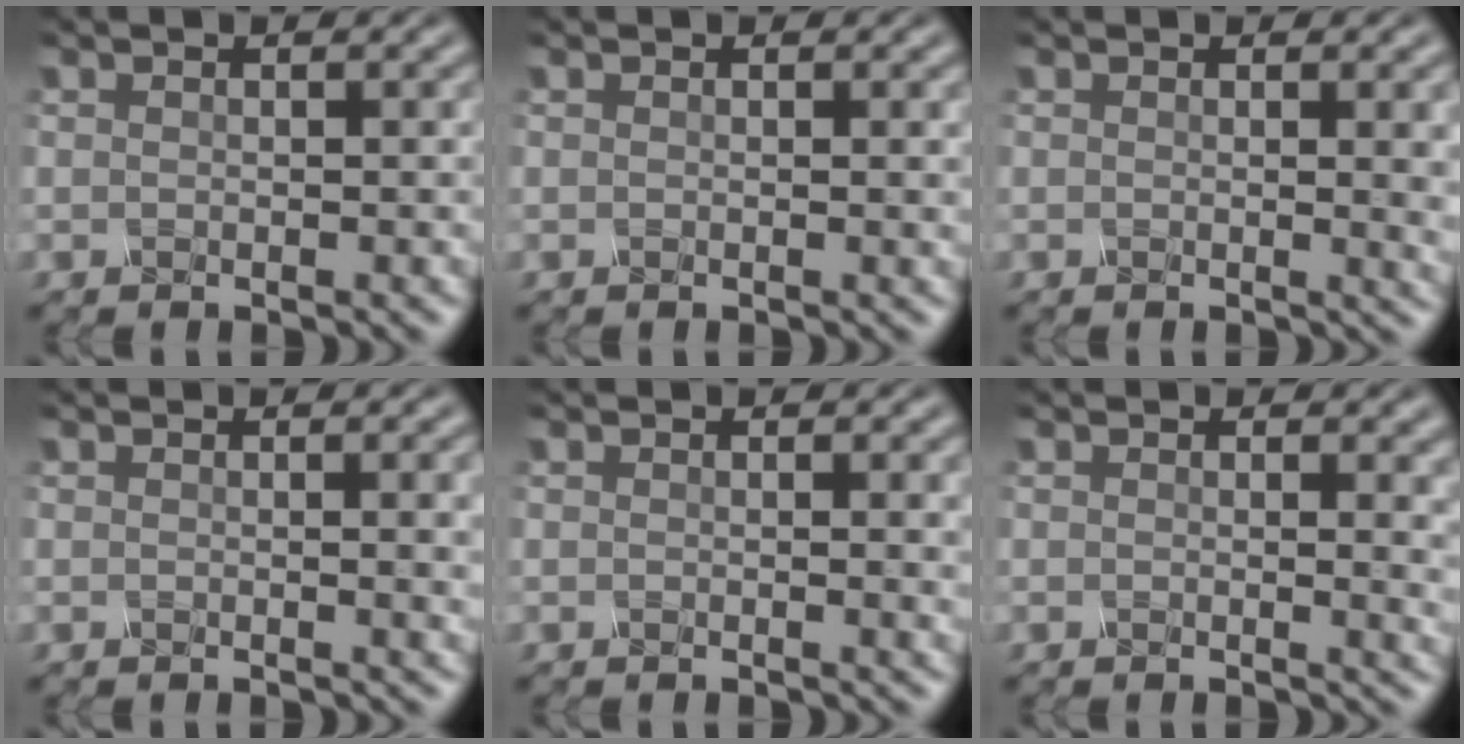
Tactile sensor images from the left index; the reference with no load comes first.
{"total": 0.7, "force": [0.1, 0.2, 0.7], "torque": [-0.005, 0.001, -0.002]}
{"total": 3.2, "force": [0.3, 0.9, 3.0], "torque": [-0.027, 0.000, 0.002]}
{"total": 3.1, "force": [0.3, 1.0, 2.9], "torque": [-0.026, 0.003, 0.000]}
{"total": 1.7, "force": [0.2, 0.5, 1.6], "torque": [-0.014, 0.000, -0.002]}
{"total": 2.9, "force": [0.5, 1.0, 2.7], "torque": [-0.019, 0.000, 0.005]}